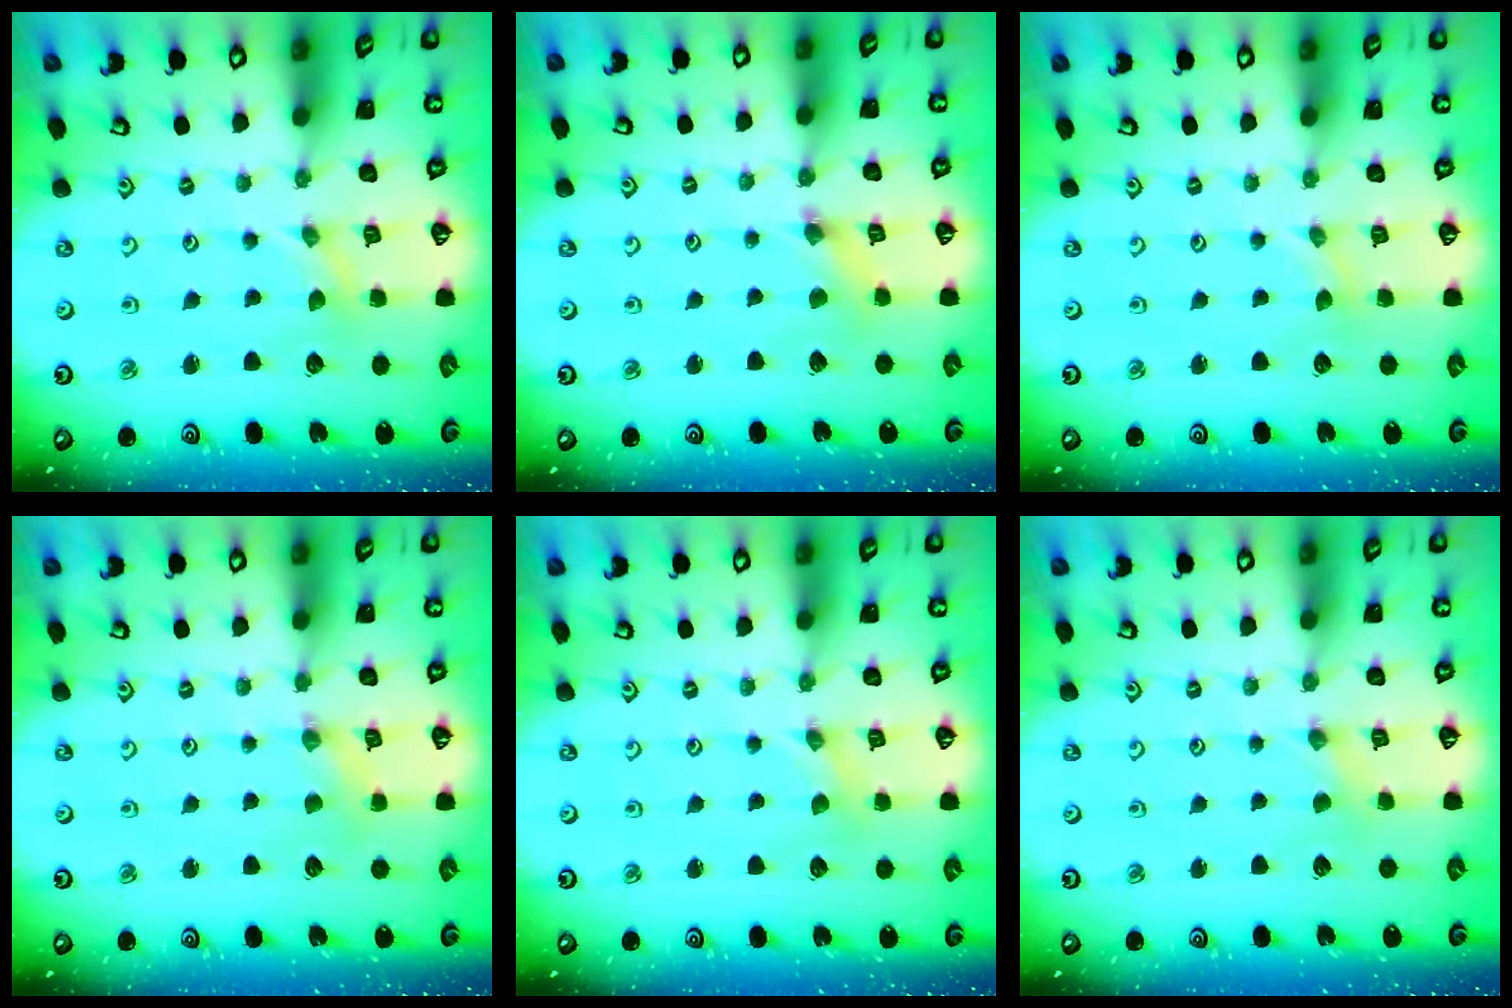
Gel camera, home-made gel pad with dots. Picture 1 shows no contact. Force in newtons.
{"total": 2.5, "press": 2.5, "slide": 0.4}
{"total": 0.0}
{"total": 2.4, "press": 2.4, "slide": 0.4}
{"total": 0.0}
{"total": 1.0, "press": 1.0, "slide": 0.2}